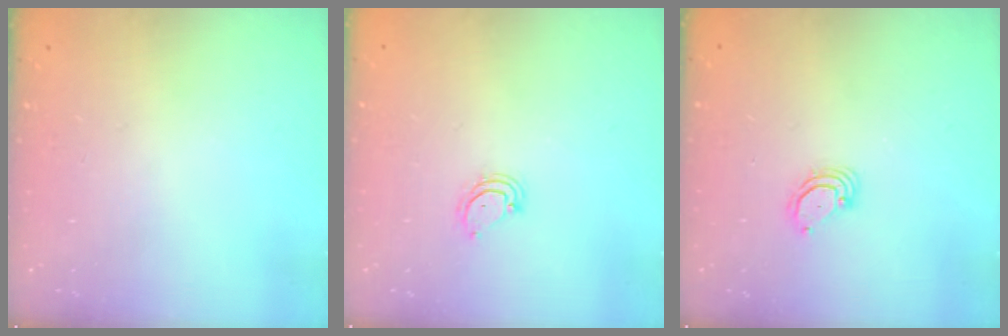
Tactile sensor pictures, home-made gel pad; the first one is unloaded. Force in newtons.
{"total": 4.2, "press": 4.1, "slide": 0.5}
{"total": 3.5, "press": 3.5, "slide": 0.3}